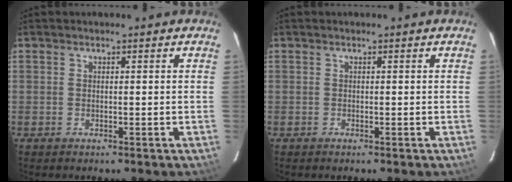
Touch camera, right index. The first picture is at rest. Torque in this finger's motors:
{"motor_torque": [0.00, 0.00, -0.01, 0.01]}